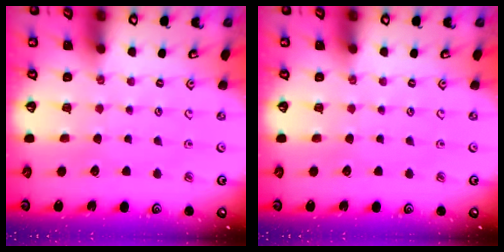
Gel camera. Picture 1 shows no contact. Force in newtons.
{"total": 0.0}